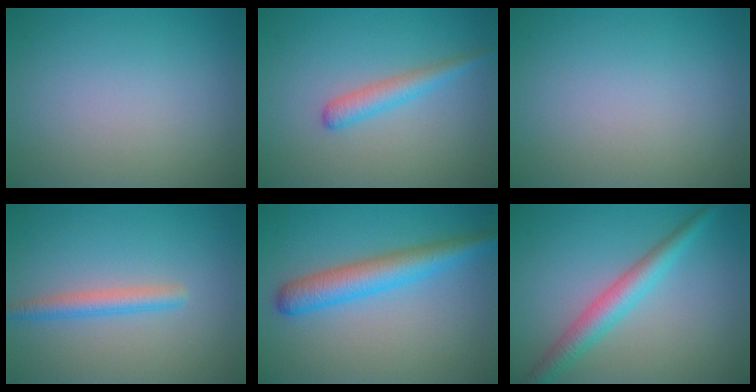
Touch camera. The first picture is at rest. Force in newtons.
{"total": 2.2, "press": 2.2, "slide": 0.0}
{"total": 0.0}
{"total": 2.3, "press": 2.3, "slide": 0.1}
{"total": 4.7, "press": 4.7, "slide": 0.2}
{"total": 3.7, "press": 3.7, "slide": 0.1}